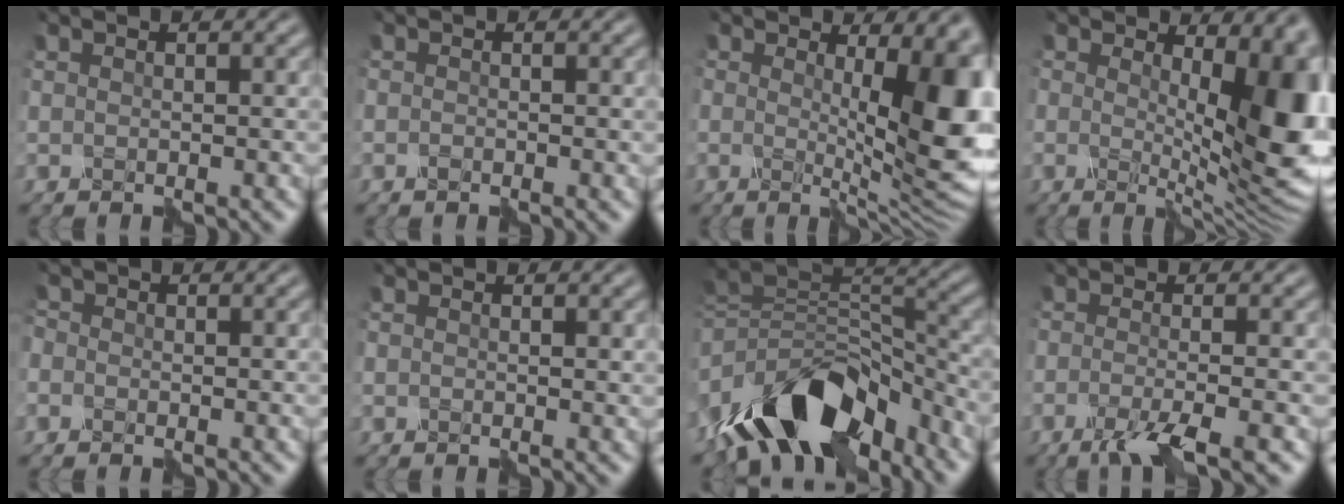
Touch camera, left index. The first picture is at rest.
{"total": 0.8, "force": [-0.8, 0.2, 0.2], "torque": [-0.006, 0.003, -0.008]}
{"total": 10.6, "force": [0.5, 4.0, 9.8], "torque": [-0.106, -0.004, 0.013]}
{"total": 11.9, "force": [0.9, 5.6, 10.5], "torque": [-0.106, -0.003, 0.021]}
{"total": 1.4, "force": [-0.4, 1.3, 0.5], "torque": [-0.006, 0.009, -0.015]}
{"total": 0.0}
{"total": 11.1, "force": [-7.9, 5.1, 5.9], "torque": [-0.088, 0.011, -0.144]}
{"total": 4.5, "force": [-2.7, 0.9, 3.5], "torque": [-0.055, -0.006, -0.052]}